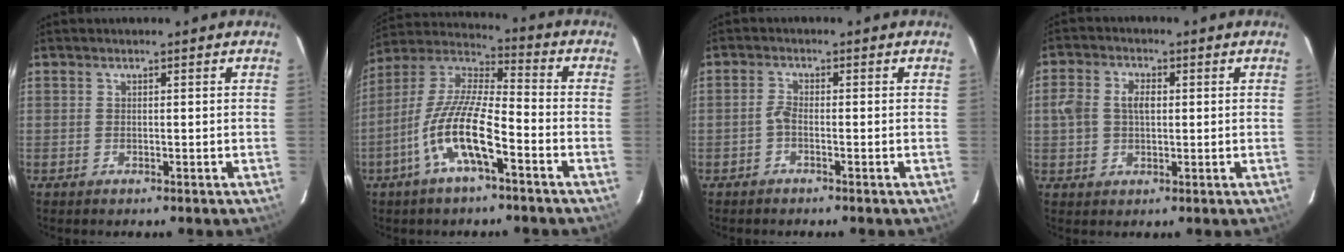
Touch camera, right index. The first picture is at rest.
{"total": 13.8, "force": [-6.2, 3.1, 11.9], "torque": [-0.241, -0.004, -0.123]}
{"total": 1.5, "force": [-1.0, 0.5, 1.0], "torque": [-0.027, 0.005, -0.022]}
{"total": 5.8, "force": [0.4, 4.0, 4.2], "torque": [-0.085, 0.014, 0.008]}